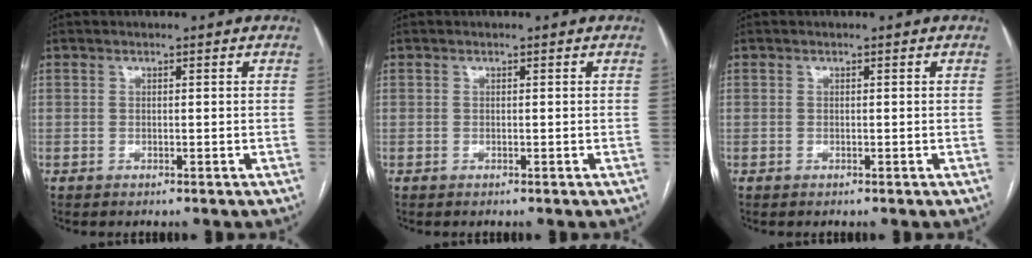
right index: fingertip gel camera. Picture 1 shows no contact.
{"total": 0.0}
{"total": 0.0}